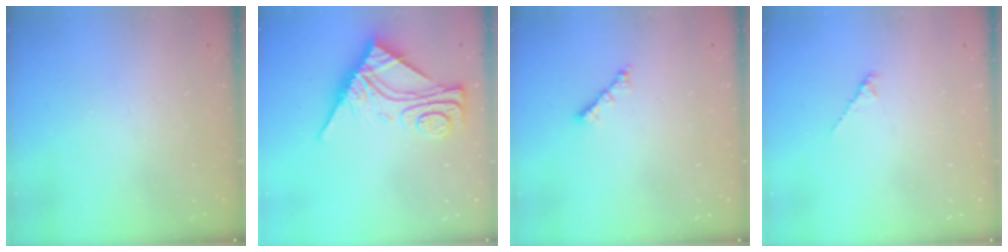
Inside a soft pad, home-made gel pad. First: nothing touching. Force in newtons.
{"total": 11.3, "press": 11.2, "slide": 1.4}
{"total": 1.8, "press": 1.7, "slide": 0.6}
{"total": 1.6, "press": 1.5, "slide": 0.5}